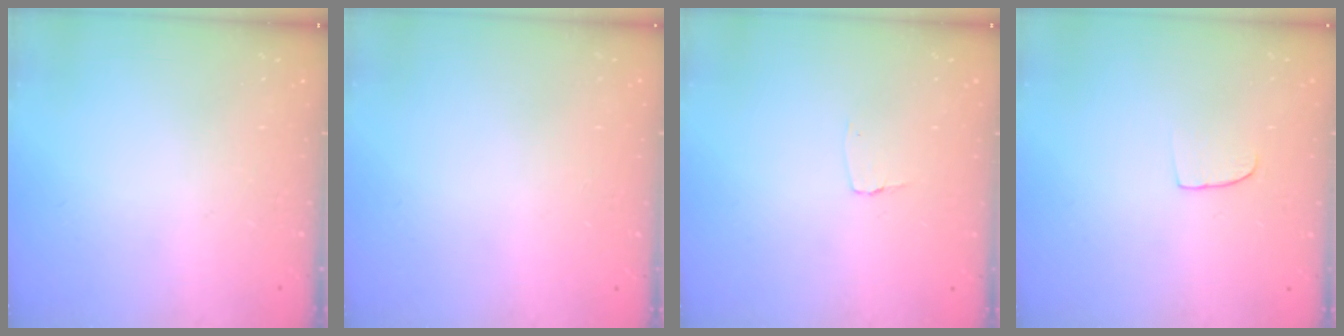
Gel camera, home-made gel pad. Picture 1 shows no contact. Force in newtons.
{"total": 0.0}
{"total": 2.6, "press": 2.6, "slide": 0.2}
{"total": 5.5, "press": 5.4, "slide": 0.5}